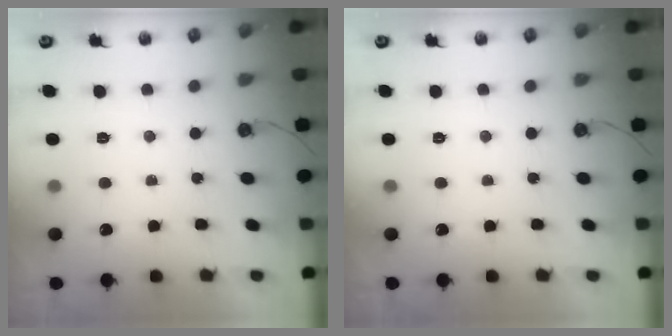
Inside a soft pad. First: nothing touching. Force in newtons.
{"total": 0.0}